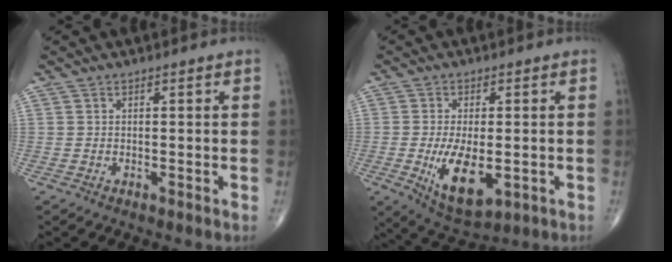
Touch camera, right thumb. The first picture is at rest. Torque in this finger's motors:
{"motor_torque": [-0.16, 0.47, 0.65, 0.42, 0.16]}